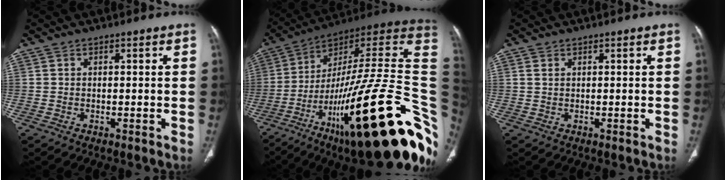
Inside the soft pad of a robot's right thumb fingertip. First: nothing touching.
{"total": 42.0, "force": [-12.2, 11.6, 38.5], "torque": [-0.471, 0.087, -0.190]}
{"total": 0.9, "force": [0.4, 0.7, 0.4], "torque": [-0.013, 0.004, 0.011]}